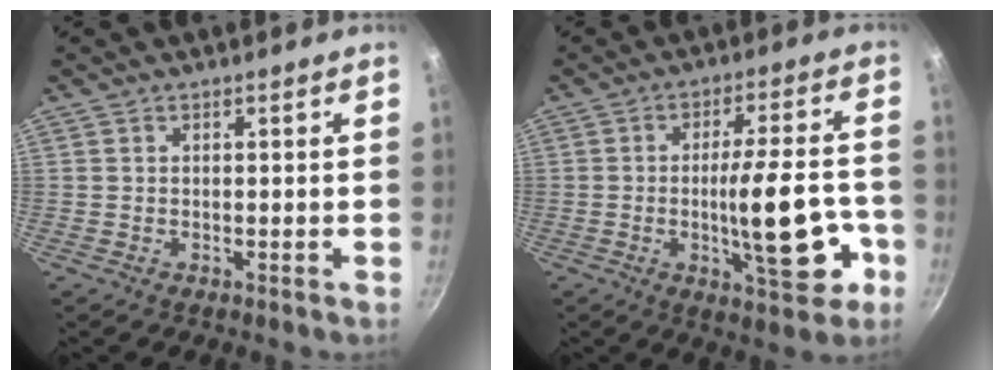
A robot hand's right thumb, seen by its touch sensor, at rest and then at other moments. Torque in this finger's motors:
{"motor_torque": [2.63, 2.38, 1.80, -0.50, 0.42]}